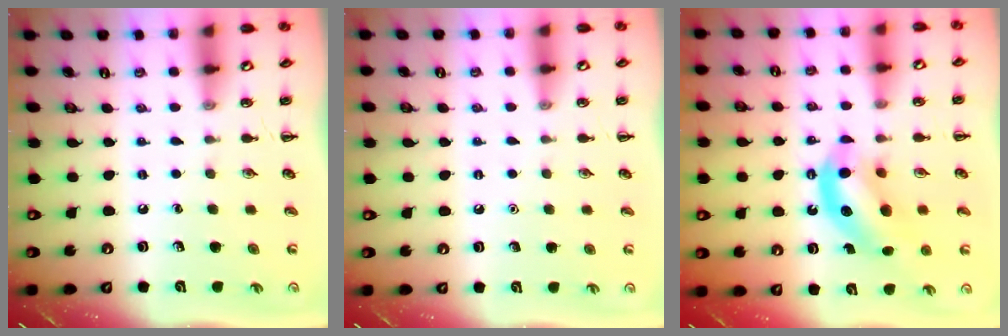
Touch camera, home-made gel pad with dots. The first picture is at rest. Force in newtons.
{"total": 1.6, "press": 1.5, "slide": 0.1}
{"total": 11.4, "press": 11.0, "slide": 2.9}